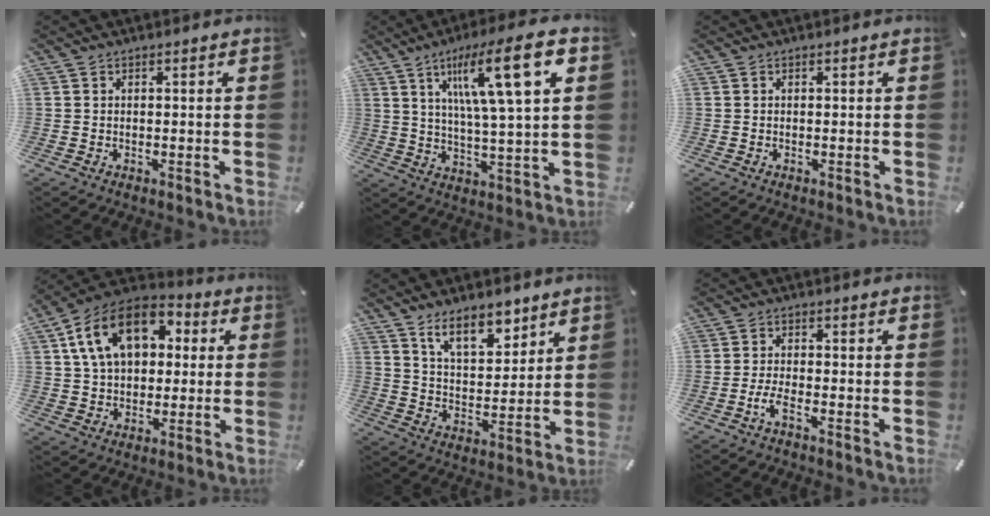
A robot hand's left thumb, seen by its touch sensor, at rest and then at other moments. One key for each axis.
{"total": 16.7, "fx": 7.1, "fy": 3.0, "fz": 14.8, "tx": -0.249, "ty": -0.015, "tz": 0.103}
{"total": 0.0}
{"total": 16.1, "fx": 5.1, "fy": 11.6, "fz": 9.9, "tx": -0.194, "ty": 0.002, "tz": 0.093}
{"total": 11.4, "fx": 8.4, "fy": 5.2, "fz": 5.6, "tx": -0.087, "ty": -0.039, "tz": 0.149}
{"total": 3.6, "fx": -2.0, "fy": 0.7, "fz": 2.9, "tx": -0.067, "ty": -0.003, "tz": -0.041}